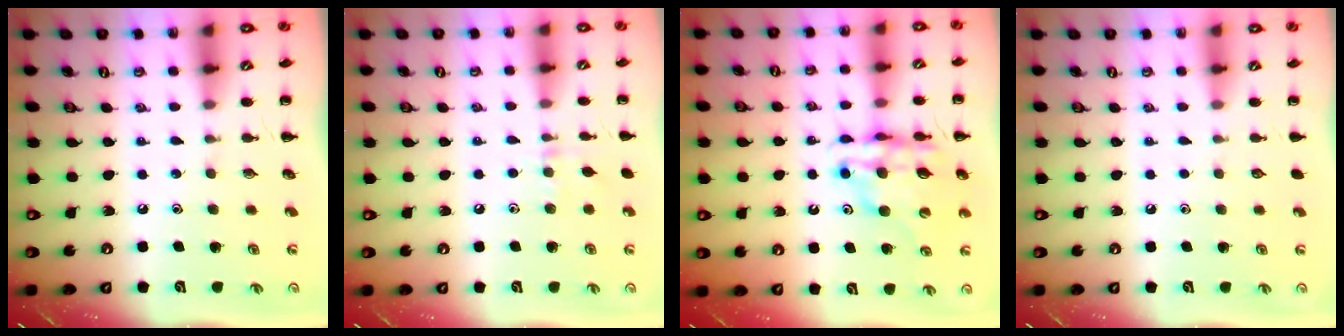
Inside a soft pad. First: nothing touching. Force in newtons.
{"total": 5.3, "press": 5.0, "slide": 1.7}
{"total": 13.2, "press": 12.6, "slide": 3.8}
{"total": 0.0}